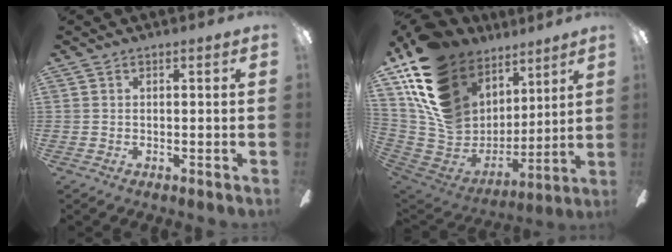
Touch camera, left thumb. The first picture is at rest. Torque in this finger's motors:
{"motor_torque": [1.67, 1.89, 1.39, -1.38, 0.76]}